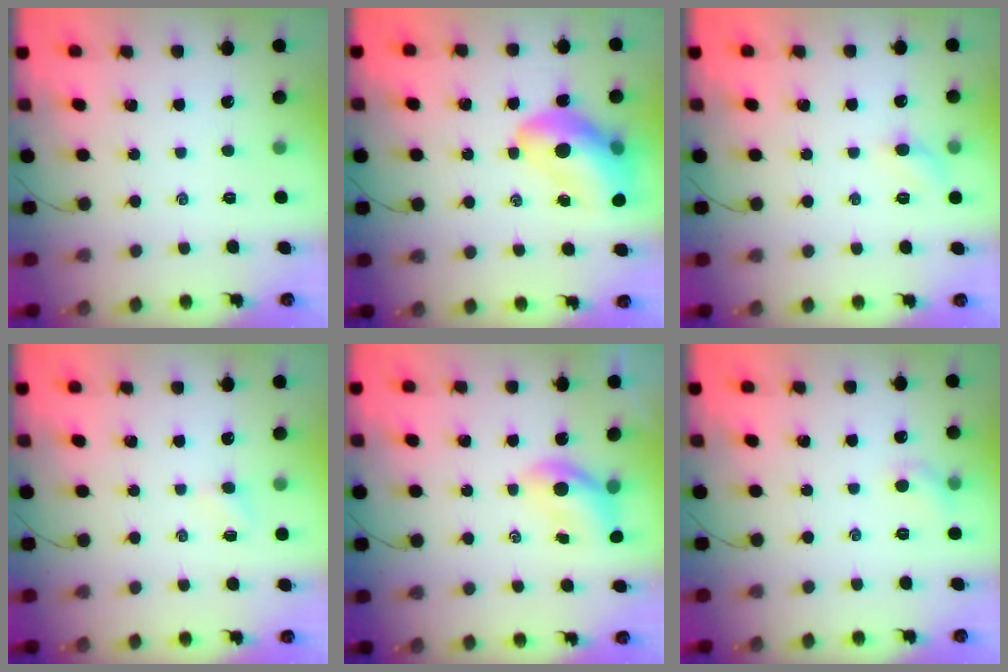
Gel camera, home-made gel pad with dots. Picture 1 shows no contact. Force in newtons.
{"total": 14.5, "press": 13.9, "slide": 4.1}
{"total": 4.9, "press": 4.7, "slide": 1.1}
{"total": 2.6, "press": 2.5, "slide": 0.9}
{"total": 5.4, "press": 5.4, "slide": 0.5}
{"total": 5.8, "press": 5.7, "slide": 1.4}